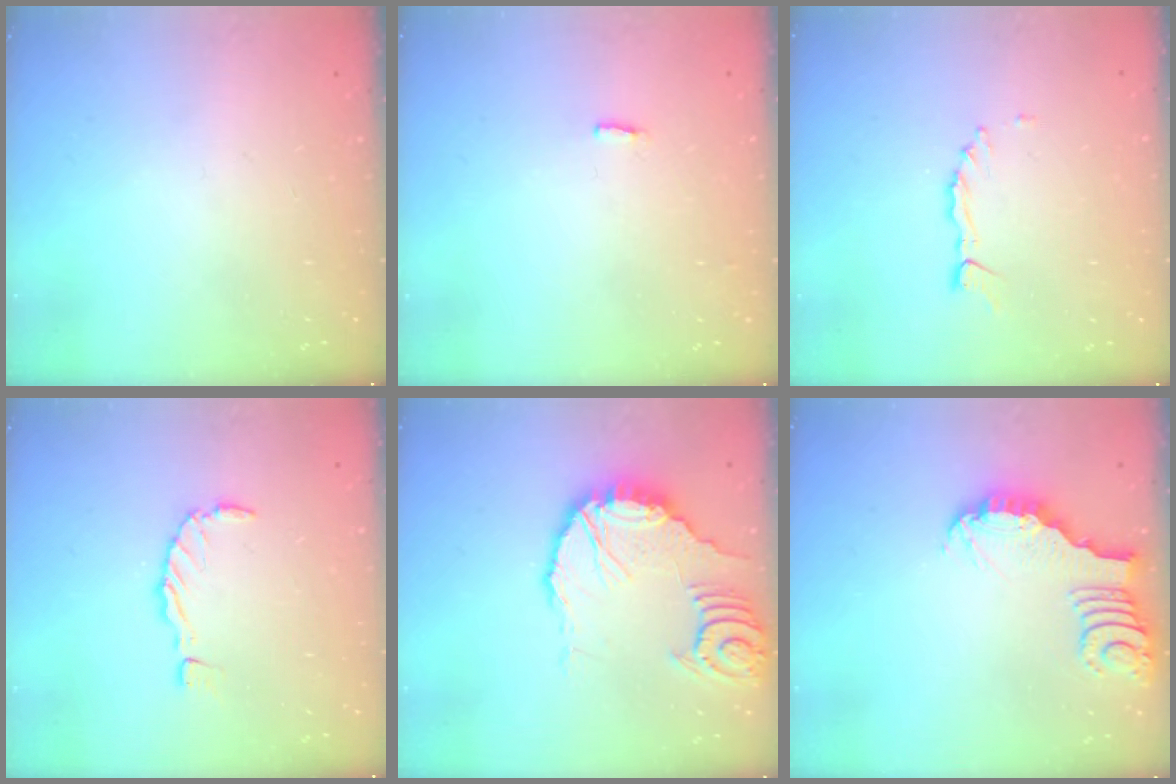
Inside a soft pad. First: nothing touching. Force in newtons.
{"total": 3.0, "press": 2.9, "slide": 0.5}
{"total": 0.8, "press": 0.8, "slide": 0.1}
{"total": 0.0}
{"total": 13.3, "press": 13.3, "slide": 1.6}
{"total": 3.3, "press": 3.3, "slide": 0.3}